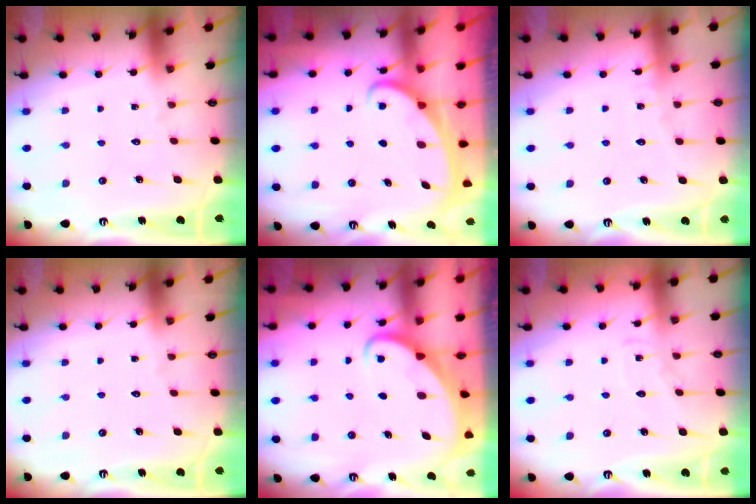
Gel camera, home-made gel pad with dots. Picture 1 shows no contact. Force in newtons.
{"total": 2.1, "press": 2.0, "slide": 0.4}
{"total": 3.1, "press": 3.1, "slide": 0.3}
{"total": 0.0}
{"total": 2.4, "press": 2.4, "slide": 0.3}
{"total": 4.4, "press": 4.3, "slide": 0.3}